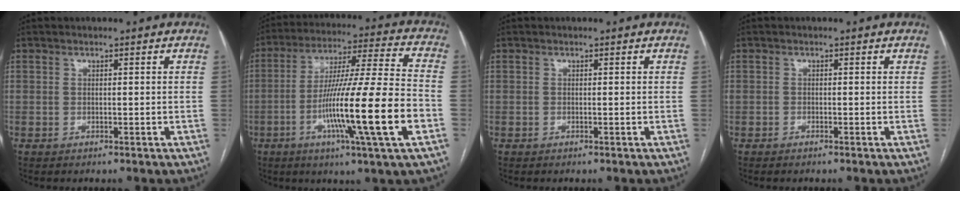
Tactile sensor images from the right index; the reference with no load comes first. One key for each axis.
{"total": 19.8, "fx": -6.1, "fy": -0.7, "fz": 18.9, "tx": -0.327, "ty": -0.014, "tz": -0.109}
{"total": 0.0}
{"total": 0.8, "fx": -0.6, "fy": 0.3, "fz": 0.4, "tx": -0.007, "ty": 0.000, "tz": -0.008}